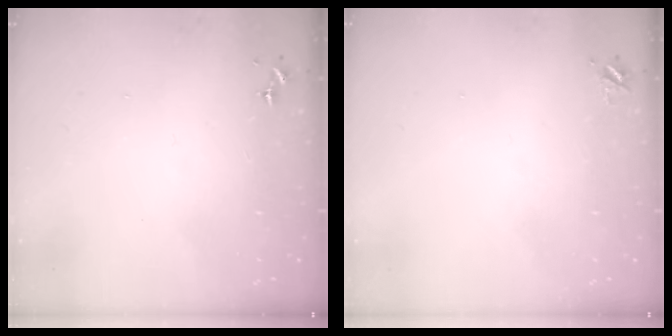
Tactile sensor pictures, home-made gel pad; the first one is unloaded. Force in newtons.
{"total": 3.7, "press": 3.6, "slide": 0.5}